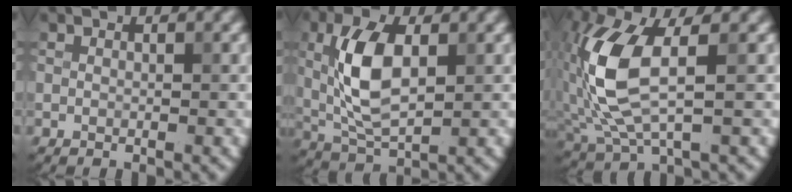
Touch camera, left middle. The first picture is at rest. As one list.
[{"total": 6.7, "force": [0.9, 3.2, 5.8], "torque": [-0.124, 0.005, 0.020]}, {"total": 8.3, "force": [0.6, 3.5, 7.4], "torque": [-0.185, 0.001, 0.014]}]